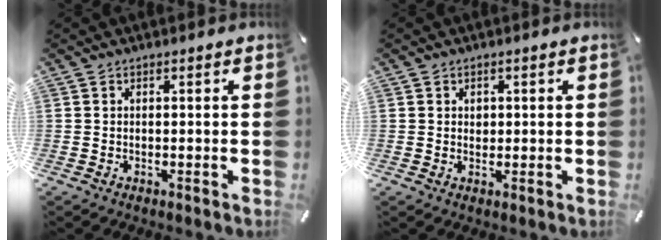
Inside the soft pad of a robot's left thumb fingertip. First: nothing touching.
{"total": 1.5, "force": [0.3, 1.4, 0.4], "torque": [0.007, -0.002, 0.001]}